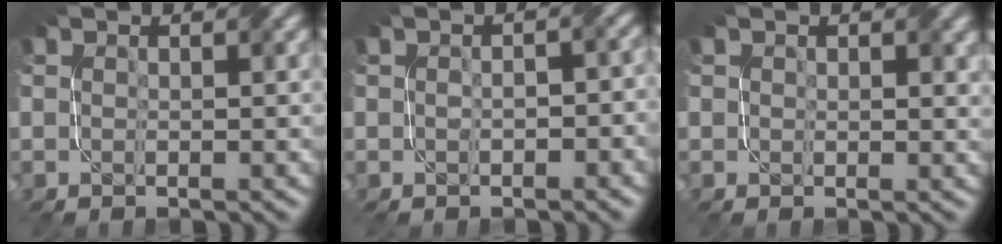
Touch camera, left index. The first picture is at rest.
{"total": 2.2, "force": [-0.5, 1.3, 1.7], "torque": [-0.025, -0.001, -0.001]}
{"total": 1.5, "force": [0.8, 1.1, 0.6], "torque": [-0.006, -0.002, 0.014]}